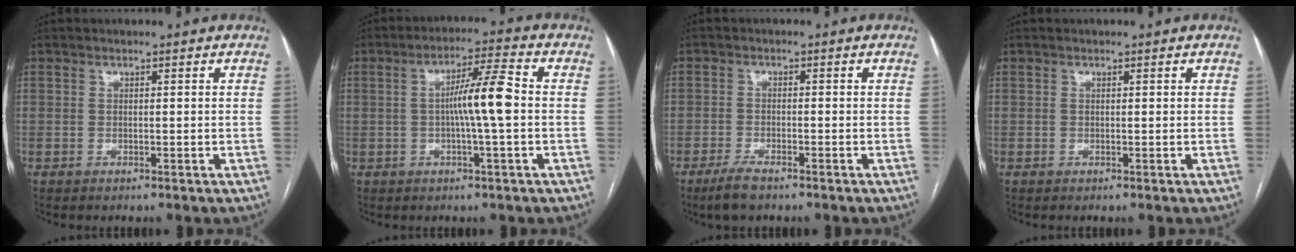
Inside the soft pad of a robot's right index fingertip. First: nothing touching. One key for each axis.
{"total": 7.7, "fx": -0.3, "fy": -0.1, "fz": 7.7, "tx": -0.134, "ty": 0.012, "tz": -0.009}
{"total": 3.8, "fx": -2.9, "fy": 1.2, "fz": 2.2, "tx": -0.051, "ty": -0.005, "tz": -0.050}
{"total": 0.0}